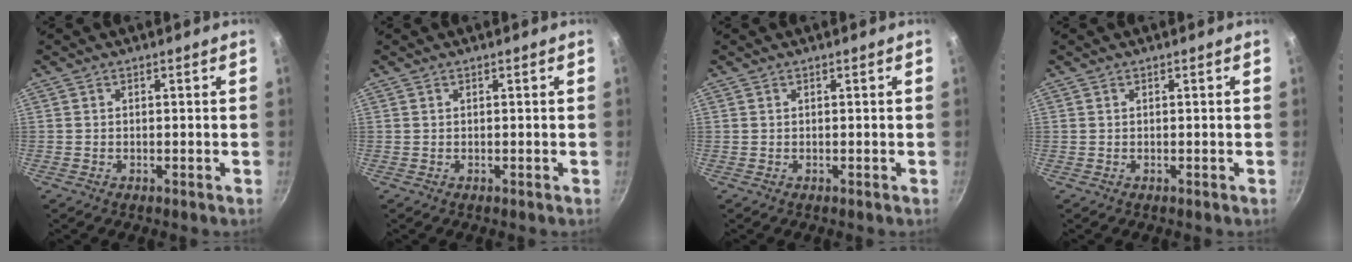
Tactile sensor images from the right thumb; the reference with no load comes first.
{"total": 0.0}
{"total": 0.0}
{"total": 0.0}